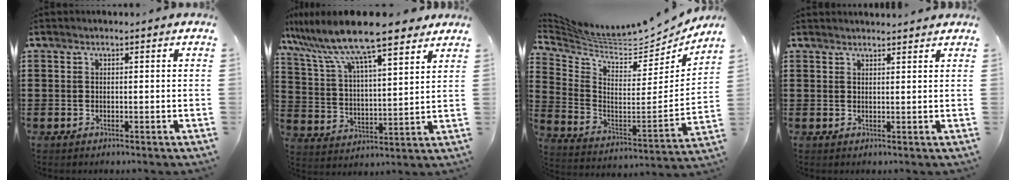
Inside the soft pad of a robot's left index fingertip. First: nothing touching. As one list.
[{"total": 11.5, "force": [9.7, 1.2, 6.1], "torque": [-0.157, -0.044, 0.164]}, {"total": 6.5, "force": [6.0, 0.8, 2.1], "torque": [-0.076, -0.058, 0.099]}, {"total": 1.5, "force": [1.5, 0.0, 0.2], "torque": [-0.006, 0.001, 0.029]}]